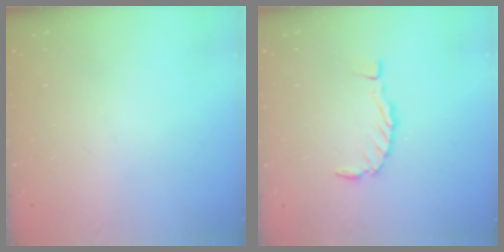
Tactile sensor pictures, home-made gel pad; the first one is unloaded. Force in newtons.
{"total": 0.7, "press": 0.7, "slide": 0.2}